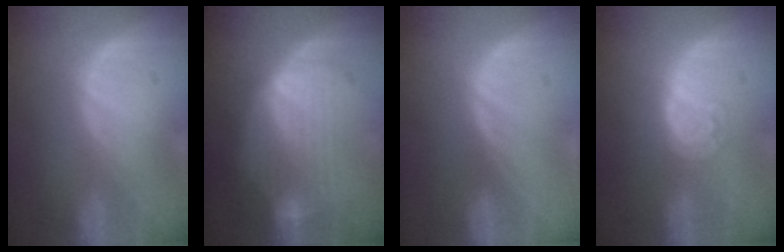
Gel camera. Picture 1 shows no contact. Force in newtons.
{"total": 7.8, "press": 7.5, "slide": 2.2}
{"total": 0.0}
{"total": 4.3, "press": 3.8, "slide": 2.0}